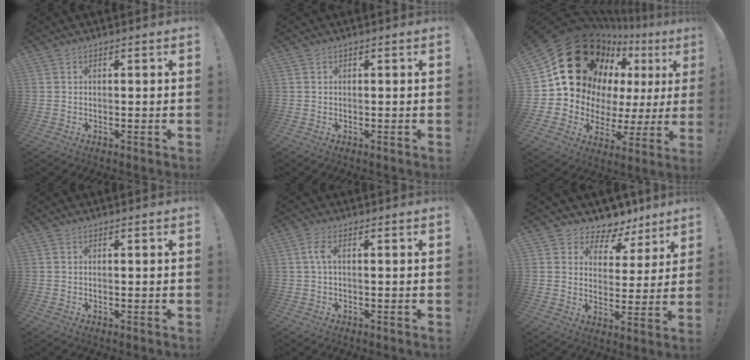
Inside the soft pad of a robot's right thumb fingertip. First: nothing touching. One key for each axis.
{"total": 0.0}
{"total": 25.2, "fx": 11.2, "fy": 16.1, "fz": 15.8, "tx": -0.241, "ty": -0.071, "tz": 0.240}
{"total": 0.0}
{"total": 3.2, "fx": 0.3, "fy": 1.0, "fz": 3.0, "tx": -0.069, "ty": 0.002, "tz": 0.003}
{"total": 6.8, "fx": 5.2, "fy": 4.3, "fz": 1.1, "tx": -0.013, "ty": -0.053, "tz": 0.097}